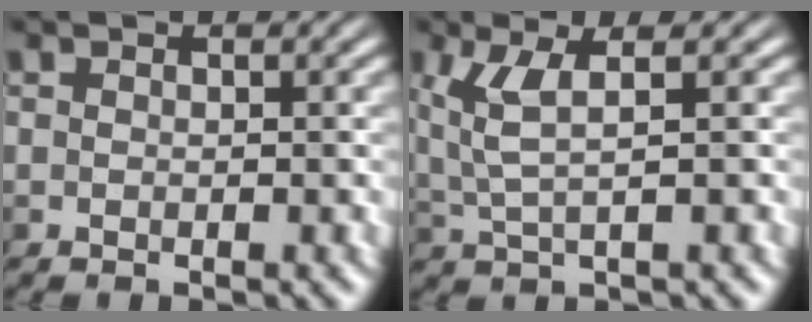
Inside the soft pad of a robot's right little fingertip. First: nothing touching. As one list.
[{"total": 4.2, "force": [0.7, 1.2, 3.9], "torque": [-0.095, 0.001, 0.017]}]